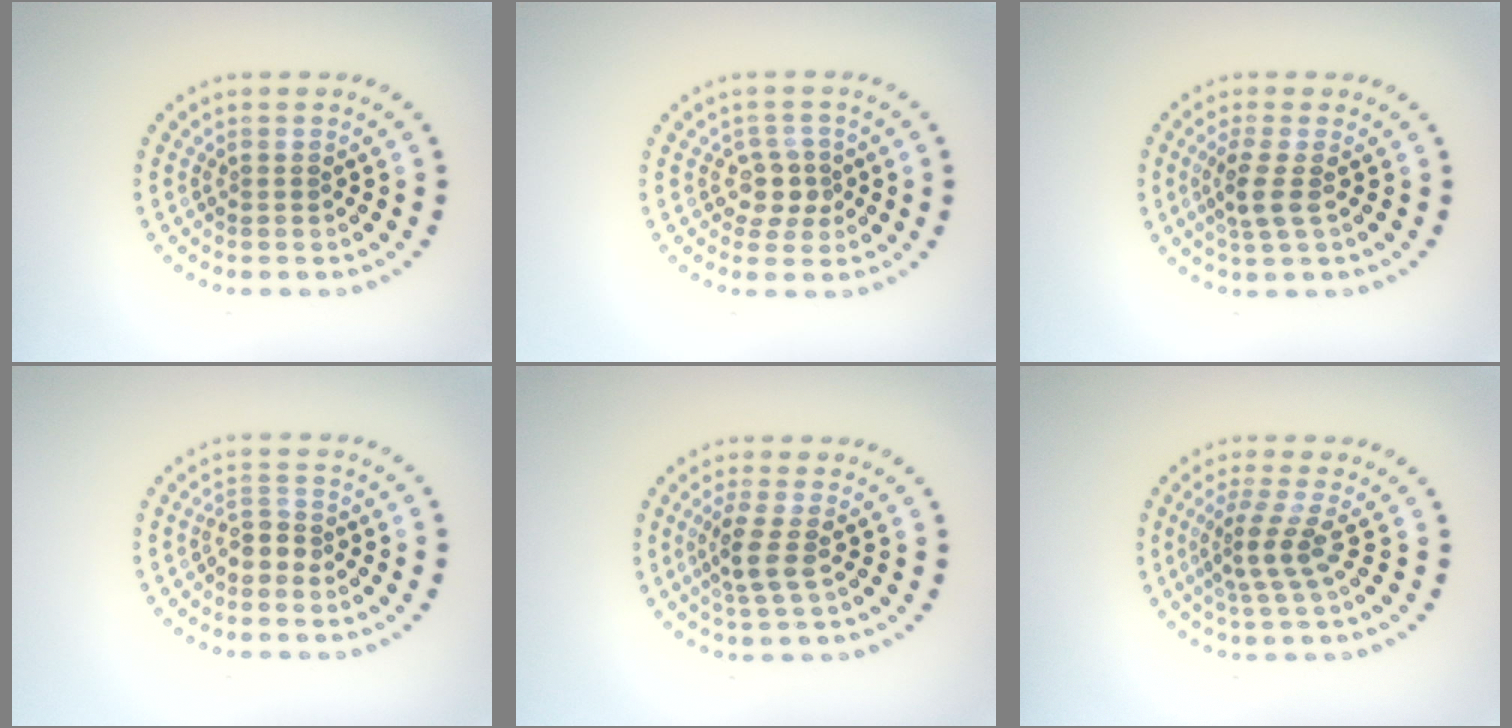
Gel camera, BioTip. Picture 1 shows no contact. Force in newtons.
{"total": 2.5, "press": 2.2, "slide": 1.1}
{"total": 2.4, "press": 2.0, "slide": 1.3}
{"total": 1.9, "press": 1.6, "slide": 1.1}
{"total": 2.6, "press": 2.1, "slide": 1.6}
{"total": 2.9, "press": 1.9, "slide": 2.2}